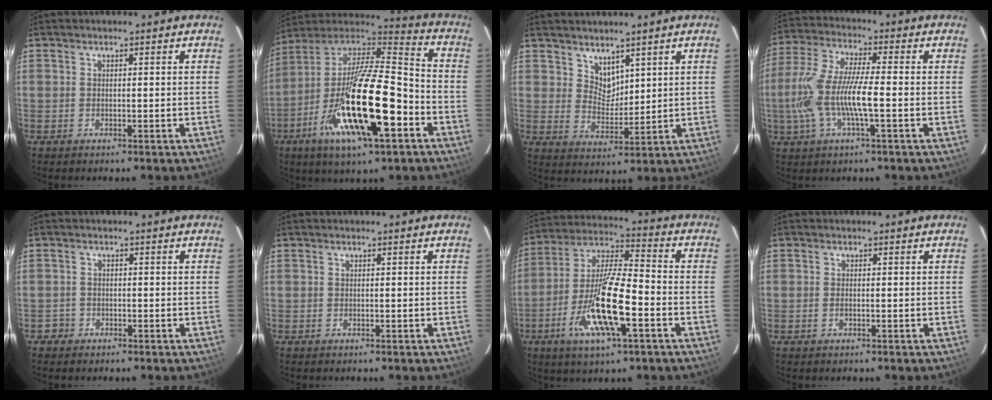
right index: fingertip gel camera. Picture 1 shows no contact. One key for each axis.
{"total": 26.9, "fx": -10.8, "fy": 7.2, "fz": 23.5, "tx": -0.431, "ty": -0.051, "tz": -0.198}
{"total": 4.7, "fx": 3.7, "fy": 2.6, "fz": 1.4, "tx": -0.015, "ty": -0.002, "tz": 0.073}
{"total": 12.6, "fx": -2.6, "fy": 2.0, "fz": 12.2, "tx": -0.252, "ty": -0.004, "tz": -0.048}
{"total": 1.7, "fx": -1.0, "fy": 1.4, "fz": -0.2, "tx": -0.001, "ty": 0.009, "tz": -0.018}
{"total": 0.0}
{"total": 16.7, "fx": -6.4, "fy": 3.7, "fz": 14.9, "tx": -0.308, "ty": -0.012, "tz": -0.125}
{"total": 1.0, "fx": -0.4, "fy": 0.5, "fz": 0.8, "tx": -0.017, "ty": 0.000, "tz": -0.007}